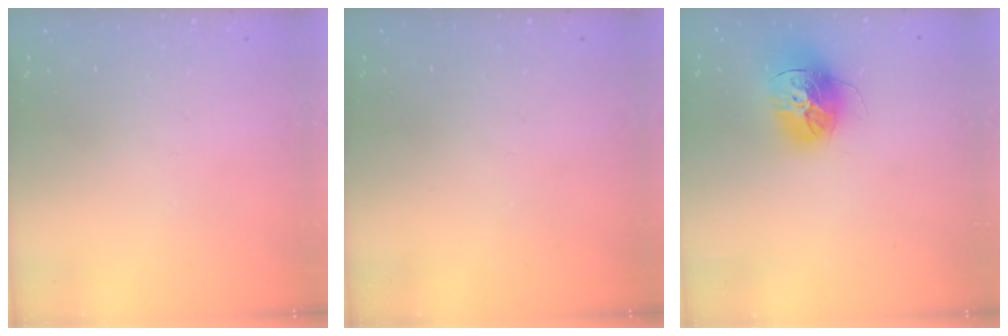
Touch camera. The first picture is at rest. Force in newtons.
{"total": 0.0}
{"total": 14.9, "press": 14.9, "slide": 1.2}